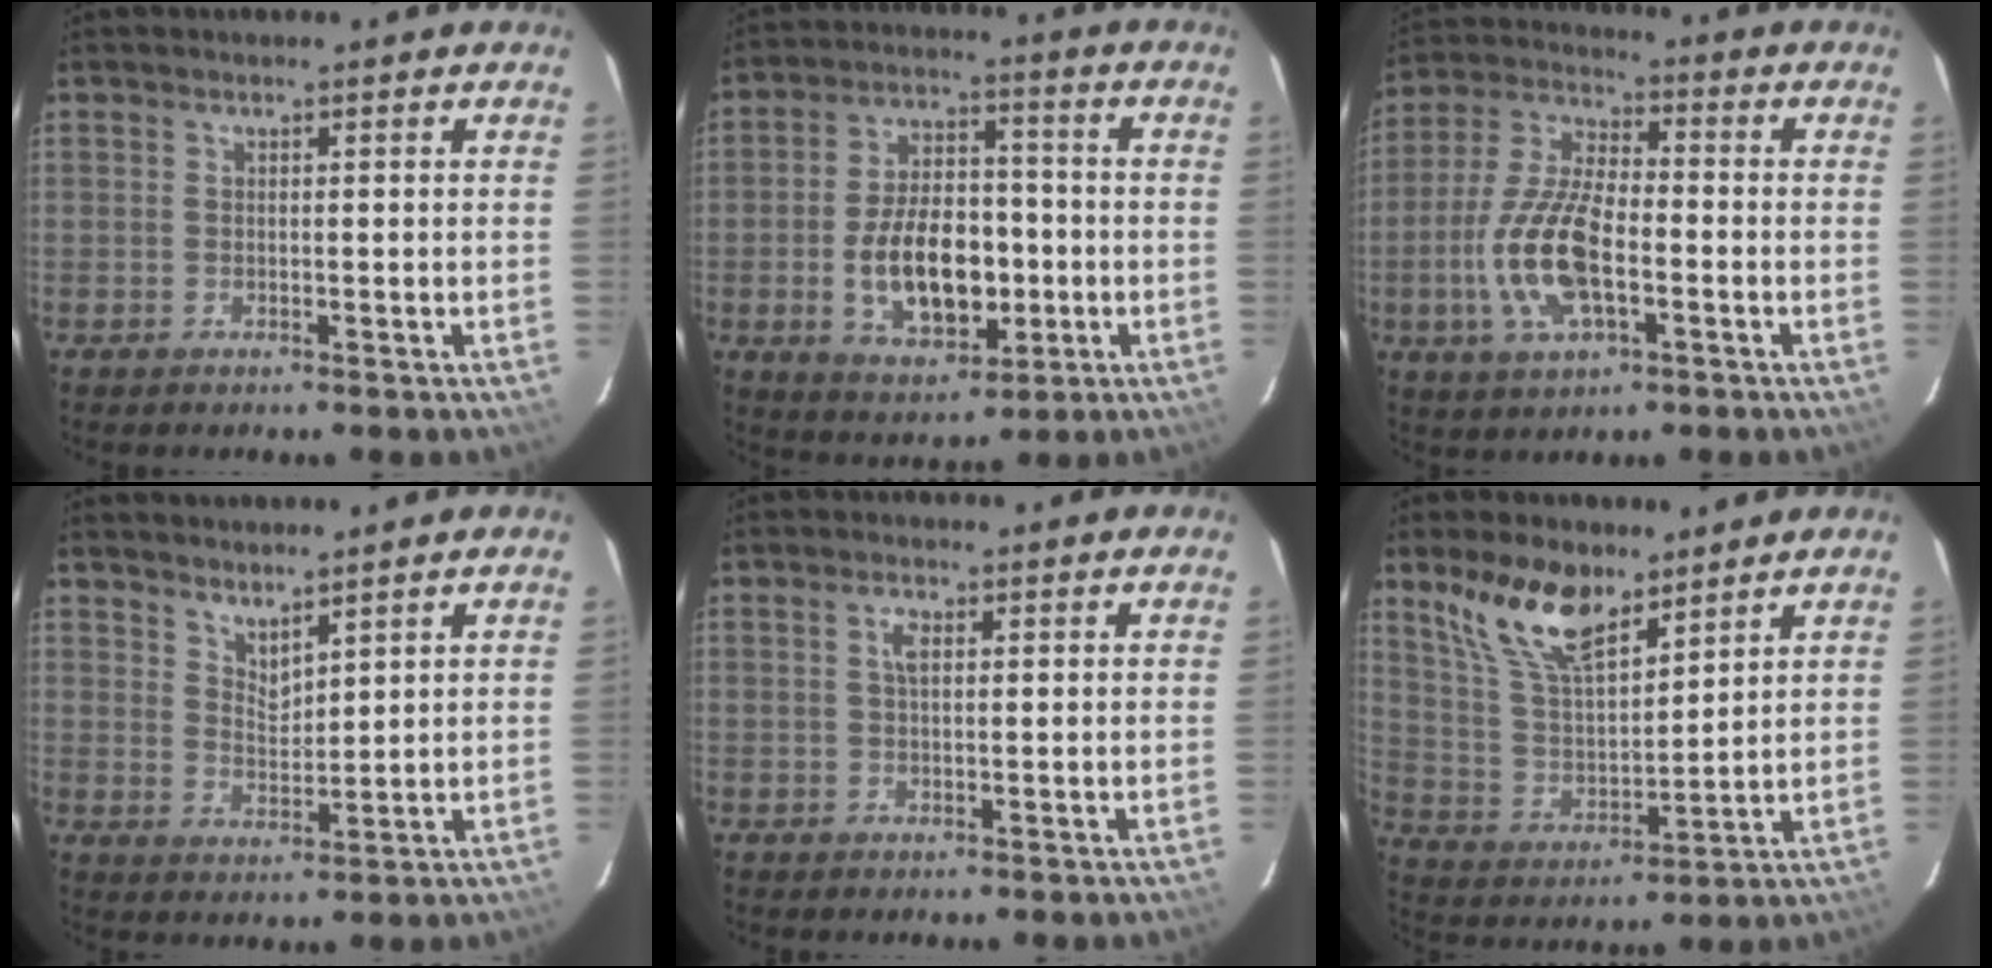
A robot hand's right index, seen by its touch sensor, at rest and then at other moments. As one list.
[{"total": 14.8, "force": [-3.1, 8.4, 11.7], "torque": [-0.225, 0.011, -0.035]}, {"total": 14.7, "force": [-3.9, 6.3, 12.7], "torque": [-0.273, -0.001, -0.075]}, {"total": 4.0, "force": [3.6, 1.0, 1.6], "torque": [-0.024, -0.006, 0.063]}, {"total": 2.2, "force": [0.6, 1.0, 1.8], "torque": [-0.035, 0.005, 0.012]}, {"total": 13.1, "force": [9.2, 5.0, 7.8], "torque": [-0.153, 0.013, 0.188]}]